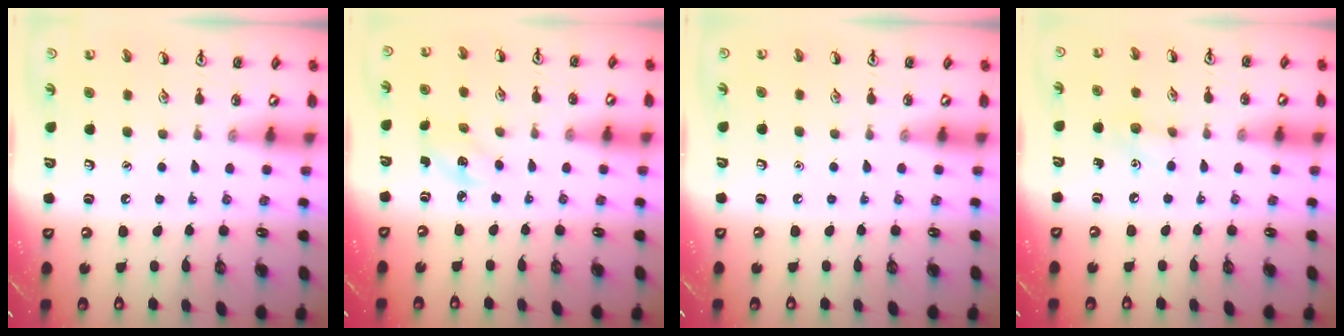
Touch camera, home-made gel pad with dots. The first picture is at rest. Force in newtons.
{"total": 2.6, "press": 2.5, "slide": 0.8}
{"total": 0.0}
{"total": 5.7, "press": 5.4, "slide": 1.8}